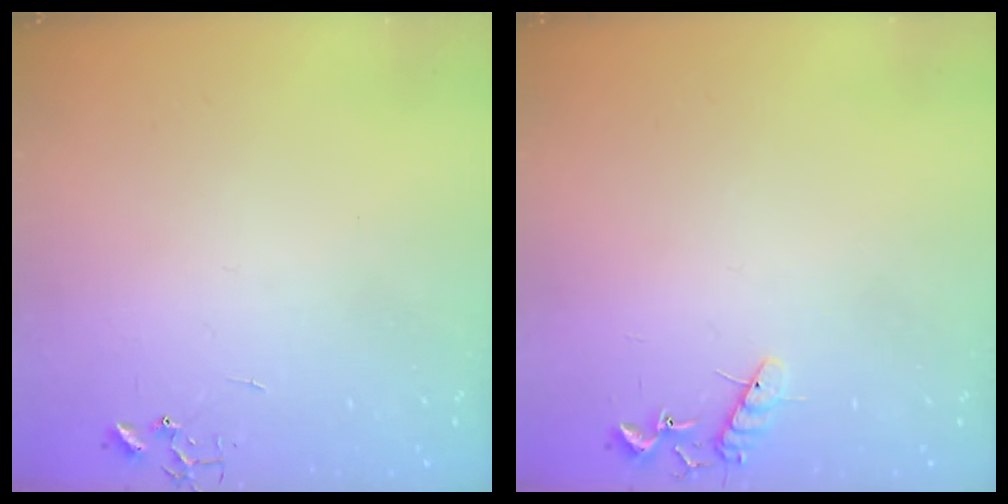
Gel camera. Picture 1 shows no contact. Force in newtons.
{"total": 10.4, "press": 10.3, "slide": 0.9}